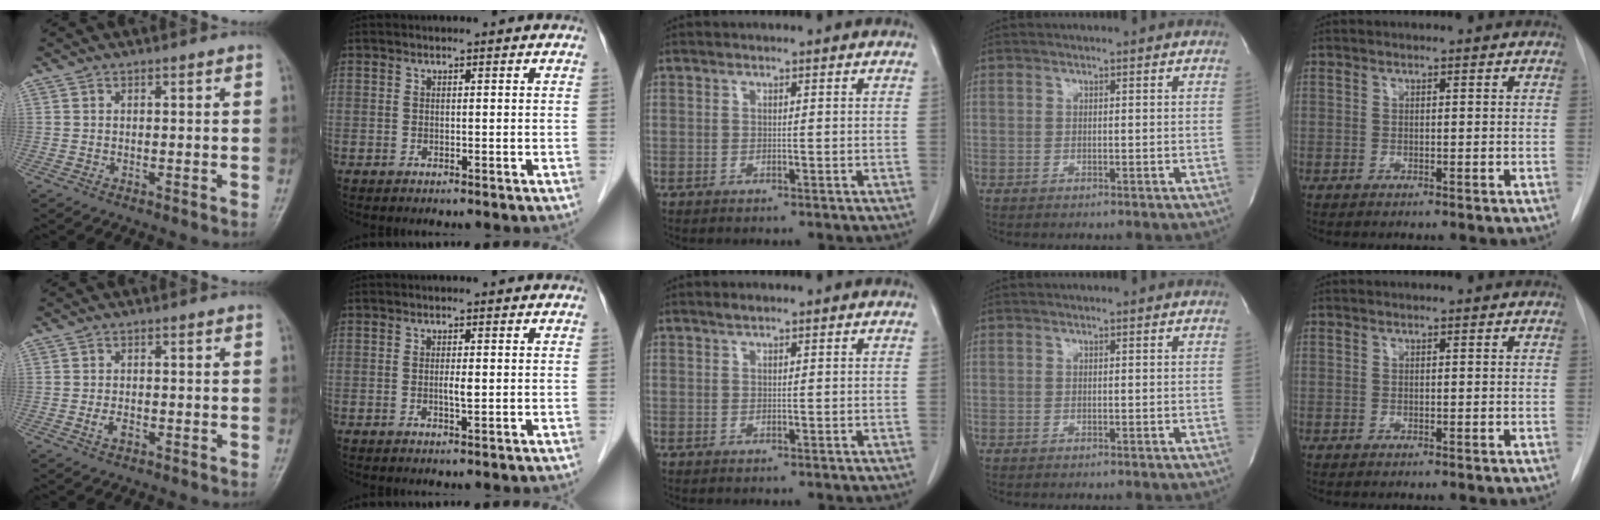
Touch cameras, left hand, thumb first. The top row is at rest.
{"thumb": {"total": 2.1, "force": [-0.8, 1.2, 1.6], "torque": [-0.032, 0.005, -0.014]}, "index": {"total": 1.3, "force": [0.0, 0.2, 1.3], "torque": [-0.026, -0.001, -0.001]}, "middle": {"total": 0.8, "force": [0.7, 0.1, 0.4], "torque": [-0.014, 0.003, 0.015]}}